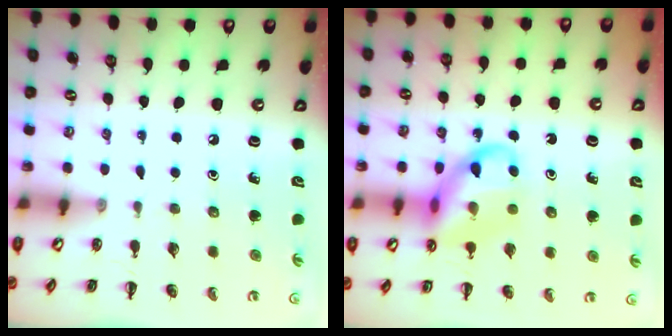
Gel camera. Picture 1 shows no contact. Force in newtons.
{"total": 13.1, "press": 12.9, "slide": 2.3}